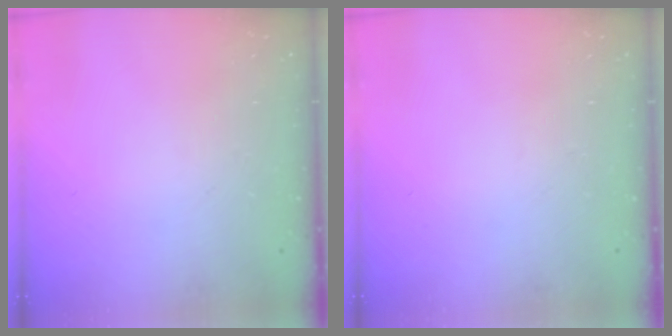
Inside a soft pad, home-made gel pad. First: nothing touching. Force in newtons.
{"total": 0.0}